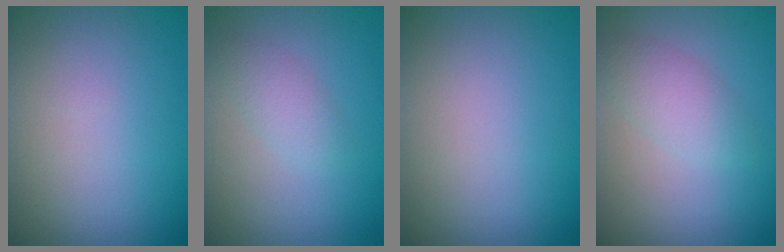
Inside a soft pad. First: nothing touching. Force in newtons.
{"total": 1.7, "press": 1.7, "slide": 0.1}
{"total": 0.0}
{"total": 2.4, "press": 2.4, "slide": 0.0}